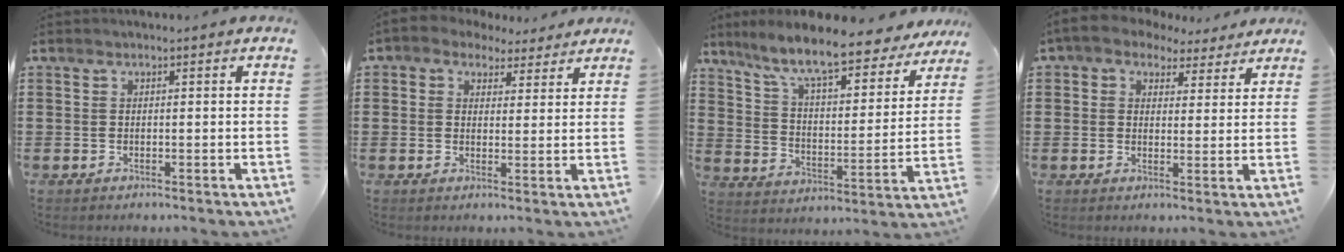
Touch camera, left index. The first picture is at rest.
{"total": 3.0, "force": [2.2, 1.9, 0.6], "torque": [-0.025, 0.001, 0.041]}
{"total": 9.6, "force": [8.2, 0.8, 5.0], "torque": [-0.128, -0.046, 0.136]}
{"total": 4.0, "force": [3.0, 2.4, 1.3], "torque": [-0.043, -0.005, 0.053]}